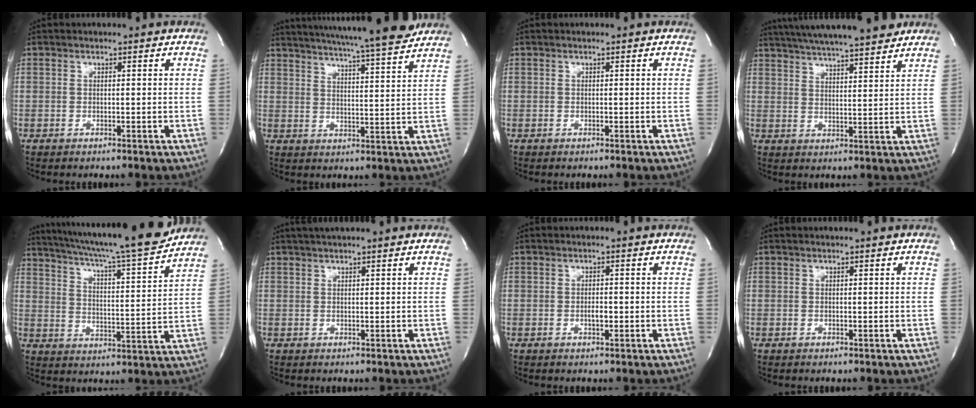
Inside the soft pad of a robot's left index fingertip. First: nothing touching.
{"total": 18.8, "force": [16.8, 0.0, 8.5], "torque": [-0.140, -0.013, 0.230]}
{"total": 0.0}
{"total": 14.8, "force": [12.8, 1.3, 7.4], "torque": [-0.128, 0.027, 0.186]}
{"total": 21.8, "force": [19.3, 0.5, 10.1], "torque": [-0.170, -0.021, 0.277]}
{"total": 5.1, "force": [4.3, 0.1, 2.7], "torque": [-0.042, 0.030, 0.066]}
{"total": 1.2, "force": [-0.3, 0.4, 1.1], "torque": [-0.021, 0.001, -0.005]}
{"total": 0.8, "force": [0.7, -0.1, 0.3], "torque": [-0.005, 0.002, 0.011]}